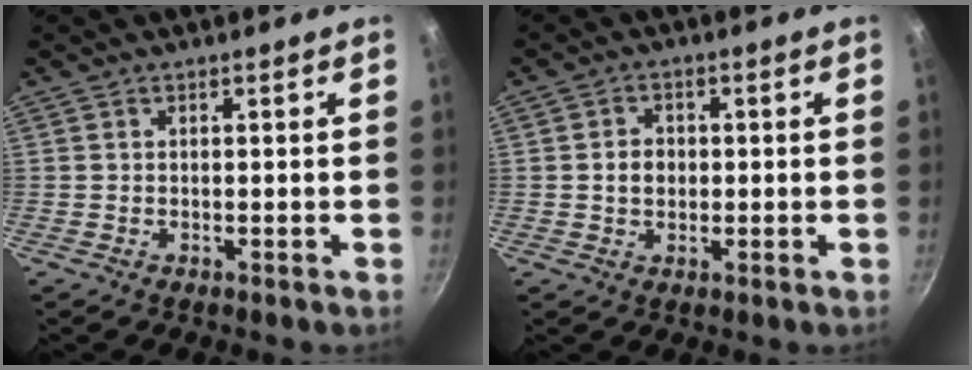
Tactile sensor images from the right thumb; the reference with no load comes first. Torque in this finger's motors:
{"motor_torque": [-0.63, -0.05, 0.20, 0.03, 0.03]}